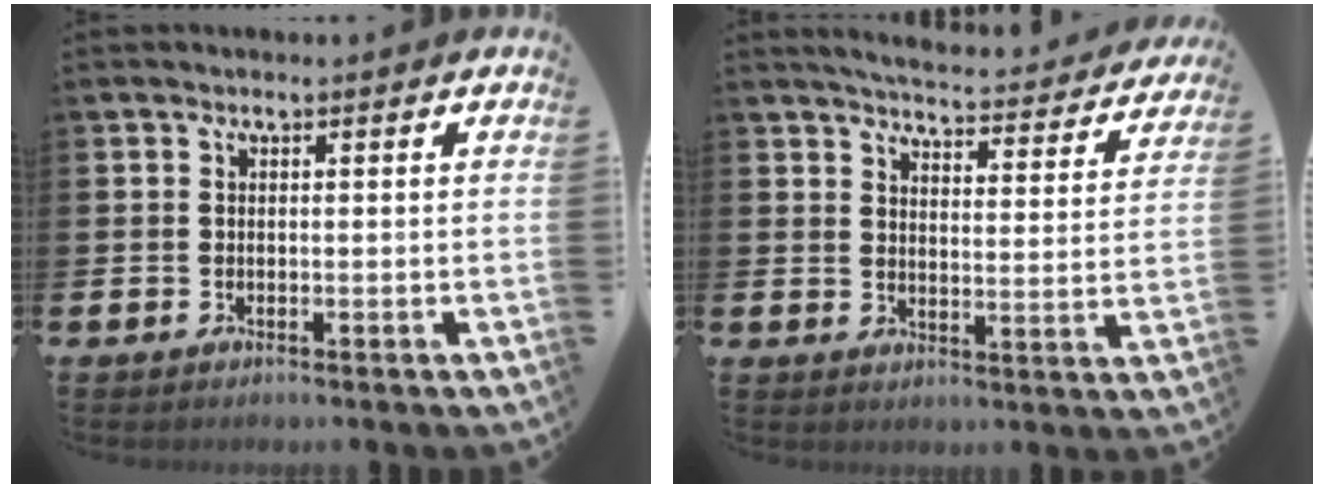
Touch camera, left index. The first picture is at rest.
{"total": 4.6, "force": [4.5, 0.2, 0.8], "torque": [-0.033, -0.039, 0.075]}